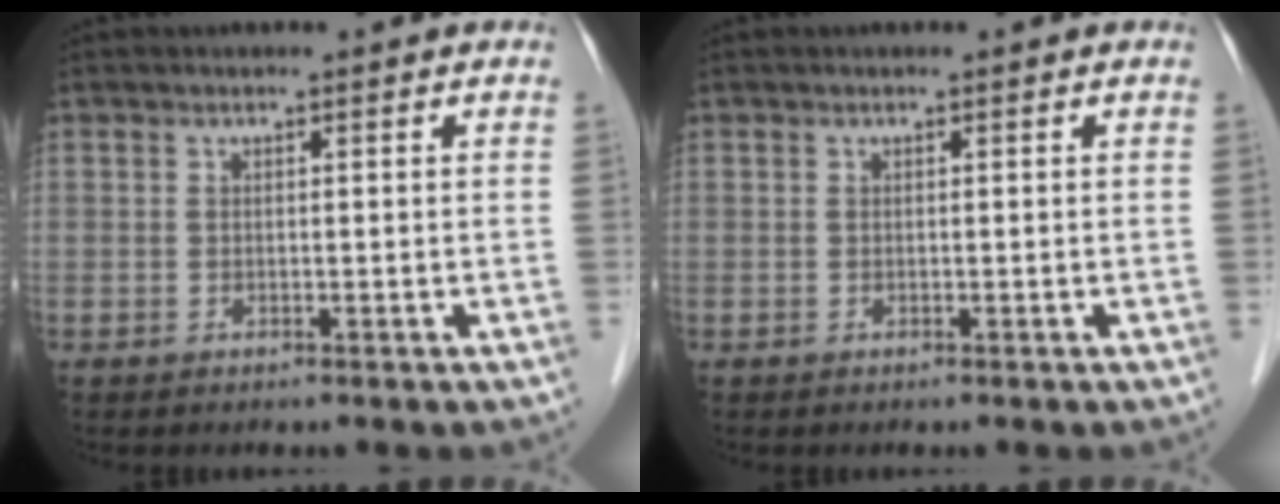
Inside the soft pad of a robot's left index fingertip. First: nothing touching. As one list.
[{"total": 0.0}]